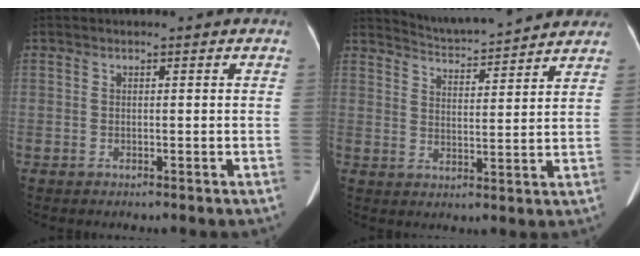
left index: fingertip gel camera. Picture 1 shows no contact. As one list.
[{"total": 11.5, "force": [11.1, 0.7, 2.9], "torque": [-0.053, 0.016, 0.155]}]